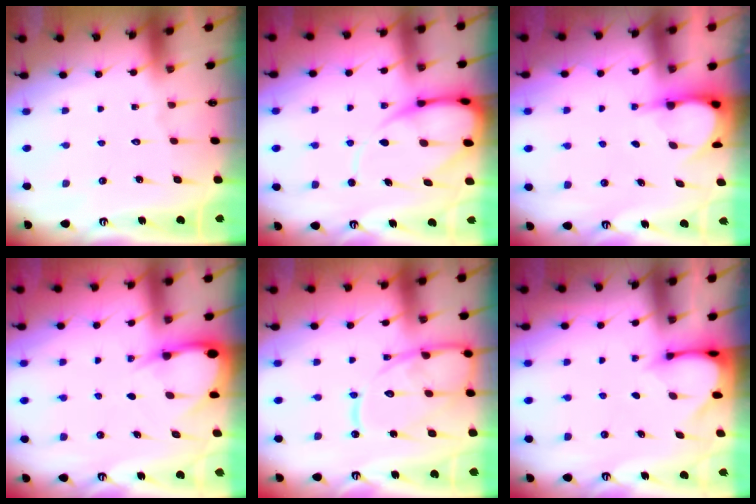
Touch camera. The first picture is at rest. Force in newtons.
{"total": 11.1, "press": 11.0, "slide": 1.2}
{"total": 3.8, "press": 3.8, "slide": 0.3}
{"total": 4.9, "press": 4.9, "slide": 0.6}
{"total": 17.0, "press": 16.9, "slide": 1.7}
{"total": 3.4, "press": 3.3, "slide": 0.3}